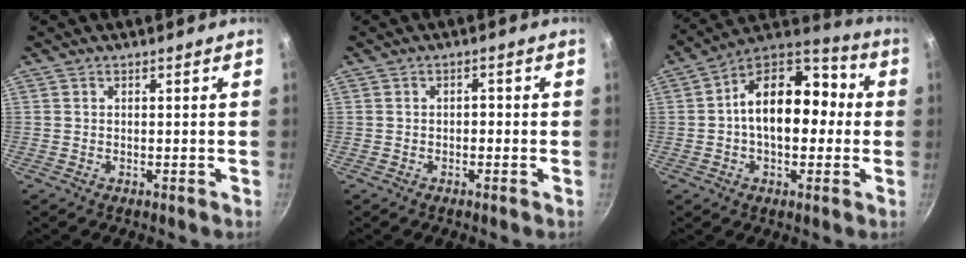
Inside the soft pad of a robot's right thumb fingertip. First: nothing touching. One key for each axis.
{"total": 1.5, "fx": -0.4, "fy": 1.0, "fz": 0.9, "tx": -0.001, "ty": 0.005, "tz": -0.012}
{"total": 17.9, "fx": 0.7, "fy": 10.9, "fz": 14.2, "tx": -0.187, "ty": 0.042, "tz": -0.002}